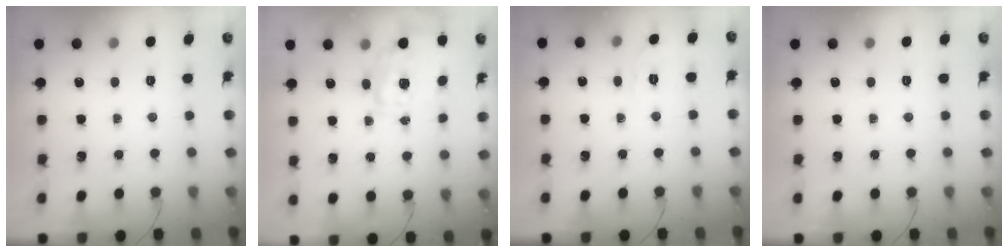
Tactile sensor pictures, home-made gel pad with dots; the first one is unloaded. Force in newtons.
{"total": 1.9, "press": 1.8, "slide": 0.6}
{"total": 1.8, "press": 0.0, "slide": 1.8}
{"total": 0.0}